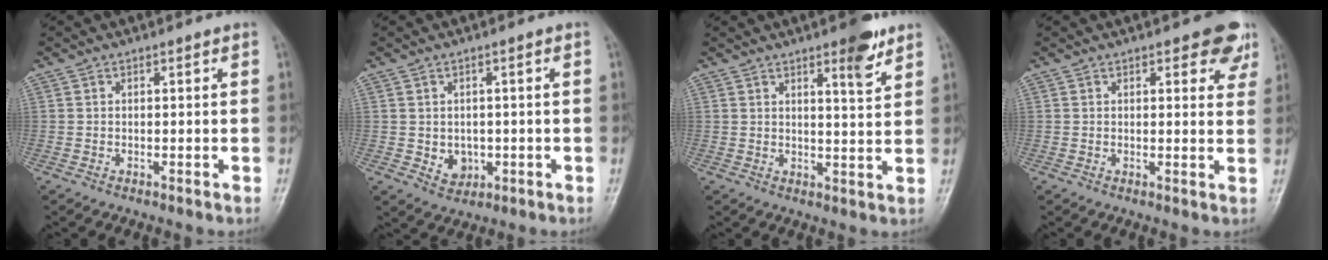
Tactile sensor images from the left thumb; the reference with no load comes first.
{"total": 3.7, "force": [-0.6, 3.2, 1.8], "torque": [-0.009, 0.000, 0.002]}
{"total": 5.9, "force": [3.9, 1.1, 4.3], "torque": [-0.052, -0.025, 0.053]}
{"total": 5.5, "force": [3.4, 2.5, 3.5], "torque": [-0.005, -0.013, 0.034]}